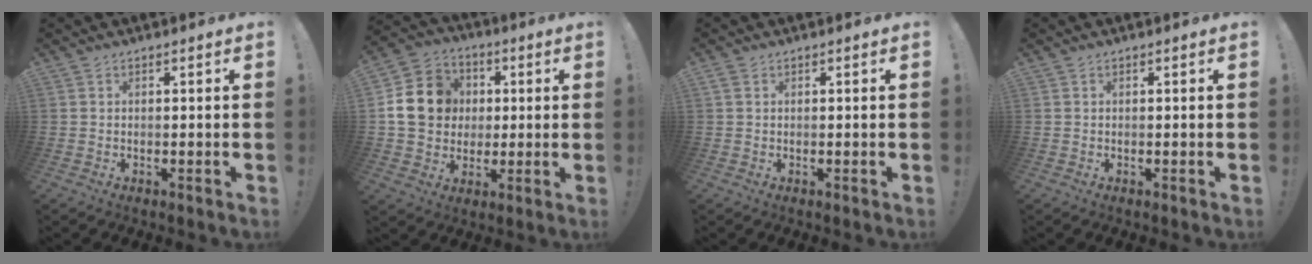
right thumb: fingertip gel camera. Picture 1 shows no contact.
{"total": 16.1, "force": [1.9, 14.1, 7.4], "torque": [-0.105, 0.008, 0.050]}
{"total": 1.2, "force": [0.5, 0.9, 0.6], "torque": [-0.012, 0.004, 0.010]}
{"total": 0.0}